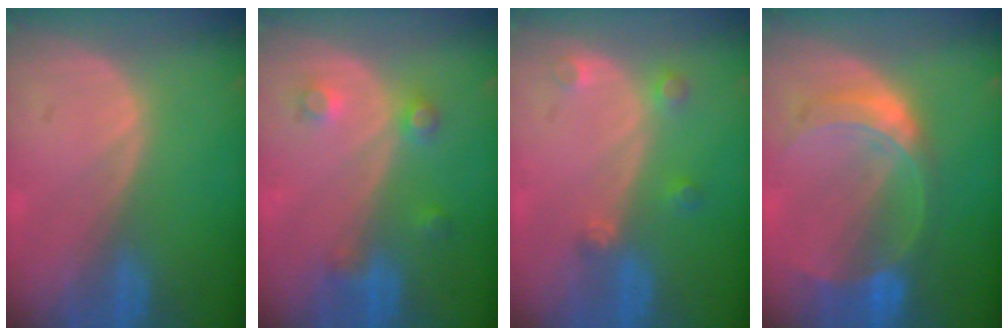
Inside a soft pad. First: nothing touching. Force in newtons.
{"total": 3.5, "press": 3.3, "slide": 1.1}
{"total": 2.6, "press": 2.6, "slide": 0.5}
{"total": 7.6, "press": 6.6, "slide": 3.8}